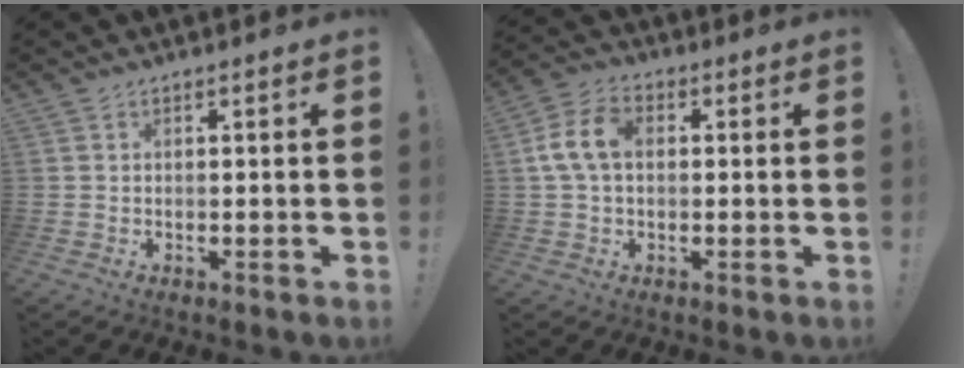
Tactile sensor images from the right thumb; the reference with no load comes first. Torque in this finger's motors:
{"motor_torque": [0.11, 0.69, 0.06, 0.04, 0.18]}